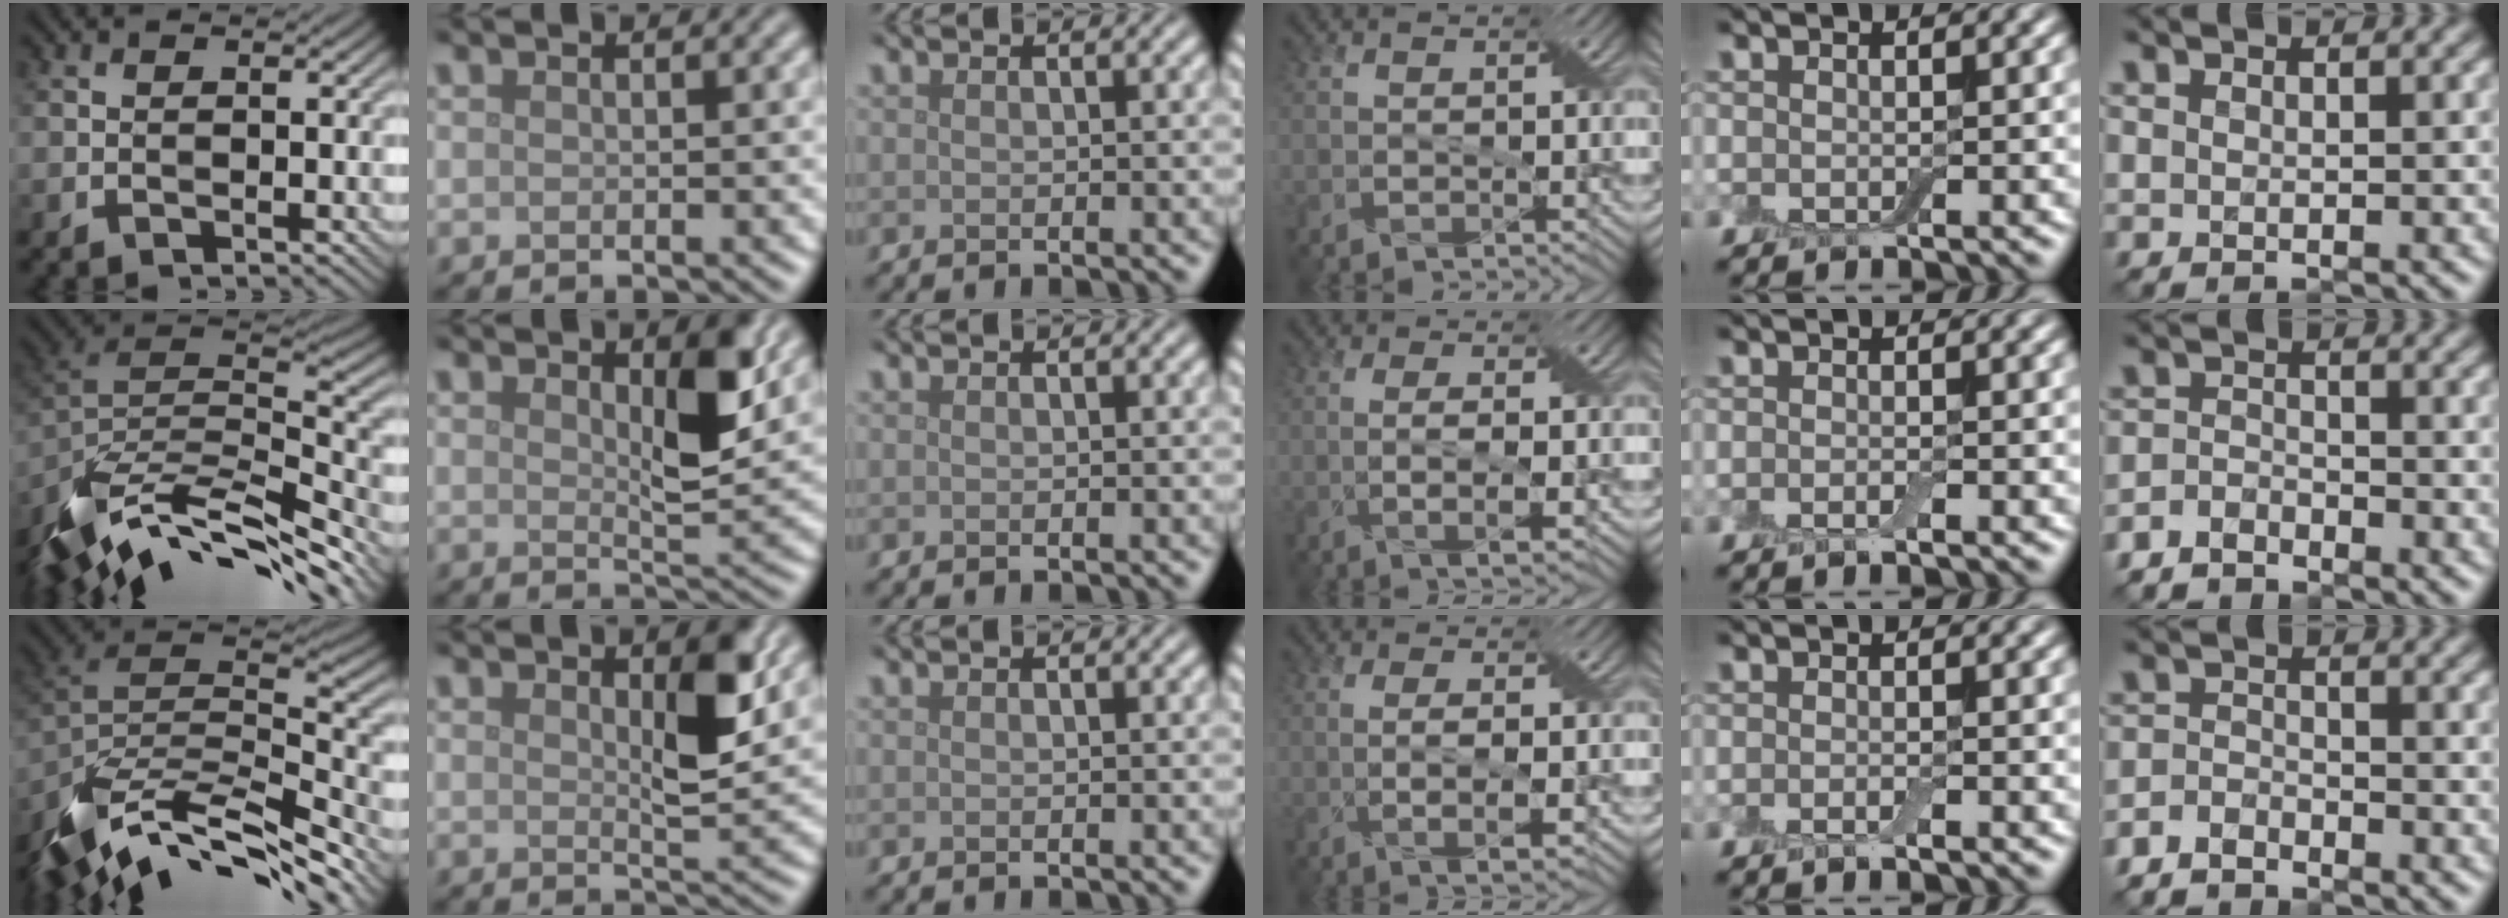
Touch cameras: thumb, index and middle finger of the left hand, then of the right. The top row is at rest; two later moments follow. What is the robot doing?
{"motion": "wrap", "object": "bandage"}